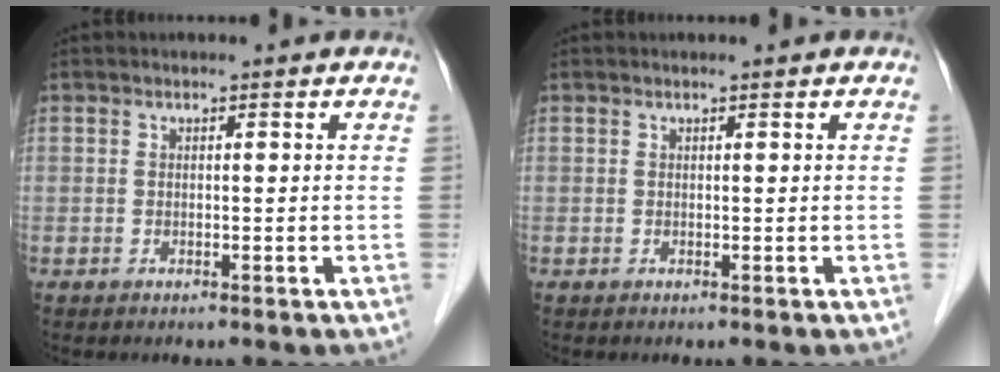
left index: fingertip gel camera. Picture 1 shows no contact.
{"total": 0.0}